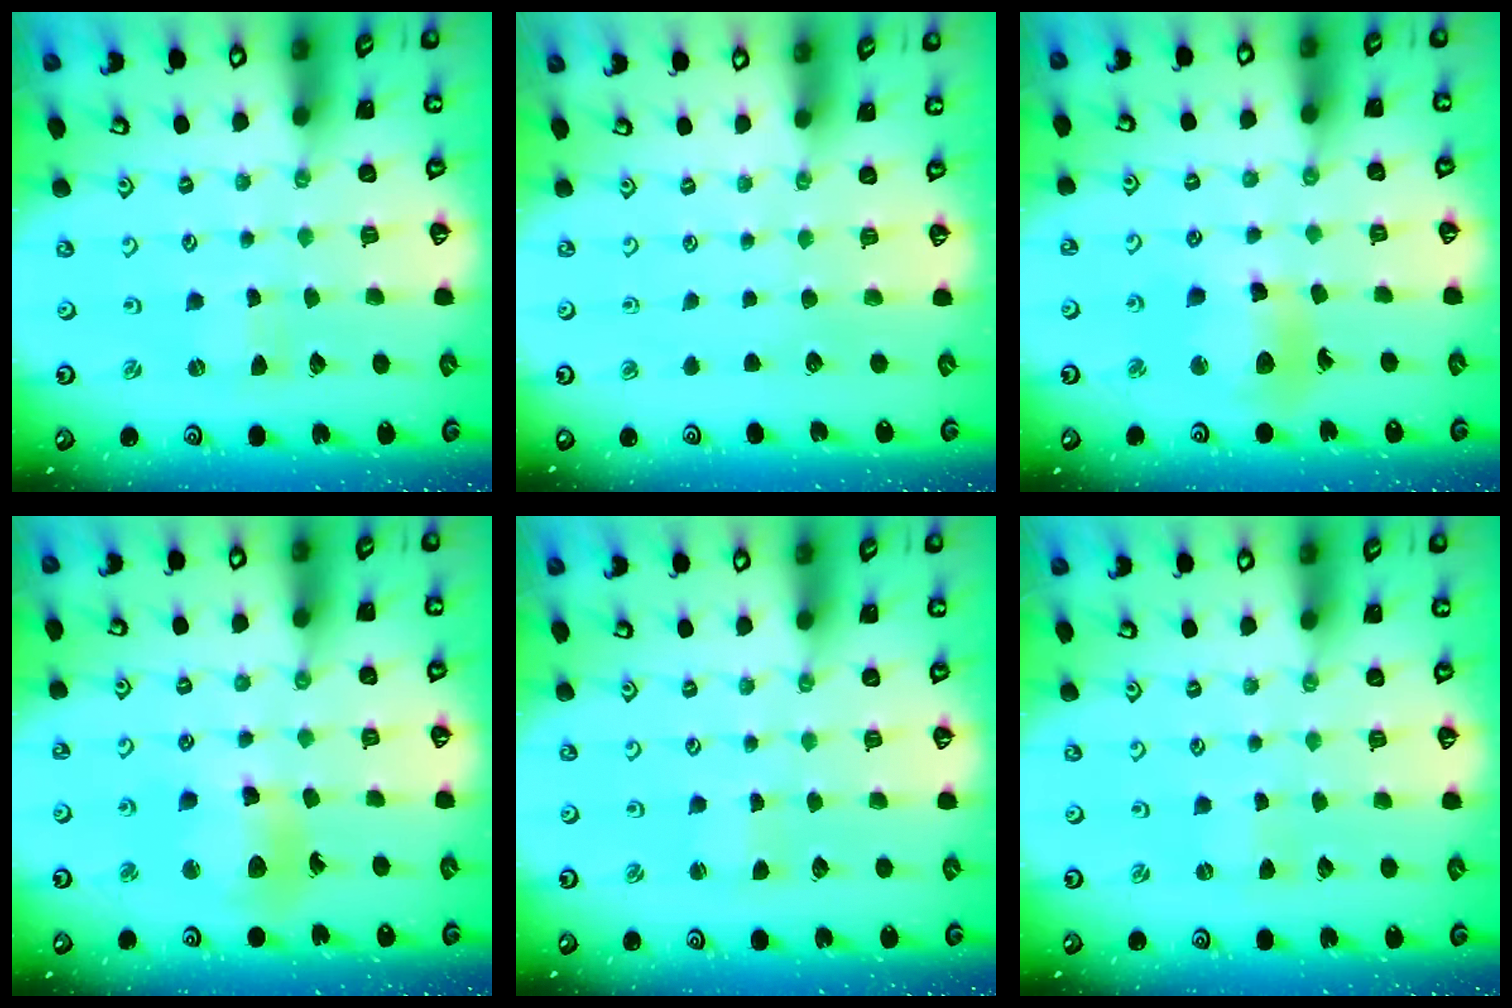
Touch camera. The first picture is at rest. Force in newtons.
{"total": 0.0}
{"total": 11.1, "press": 11.1, "slide": 0.6}
{"total": 11.1, "press": 11.1, "slide": 0.6}
{"total": 1.3, "press": 1.3, "slide": 0.0}
{"total": 0.0}